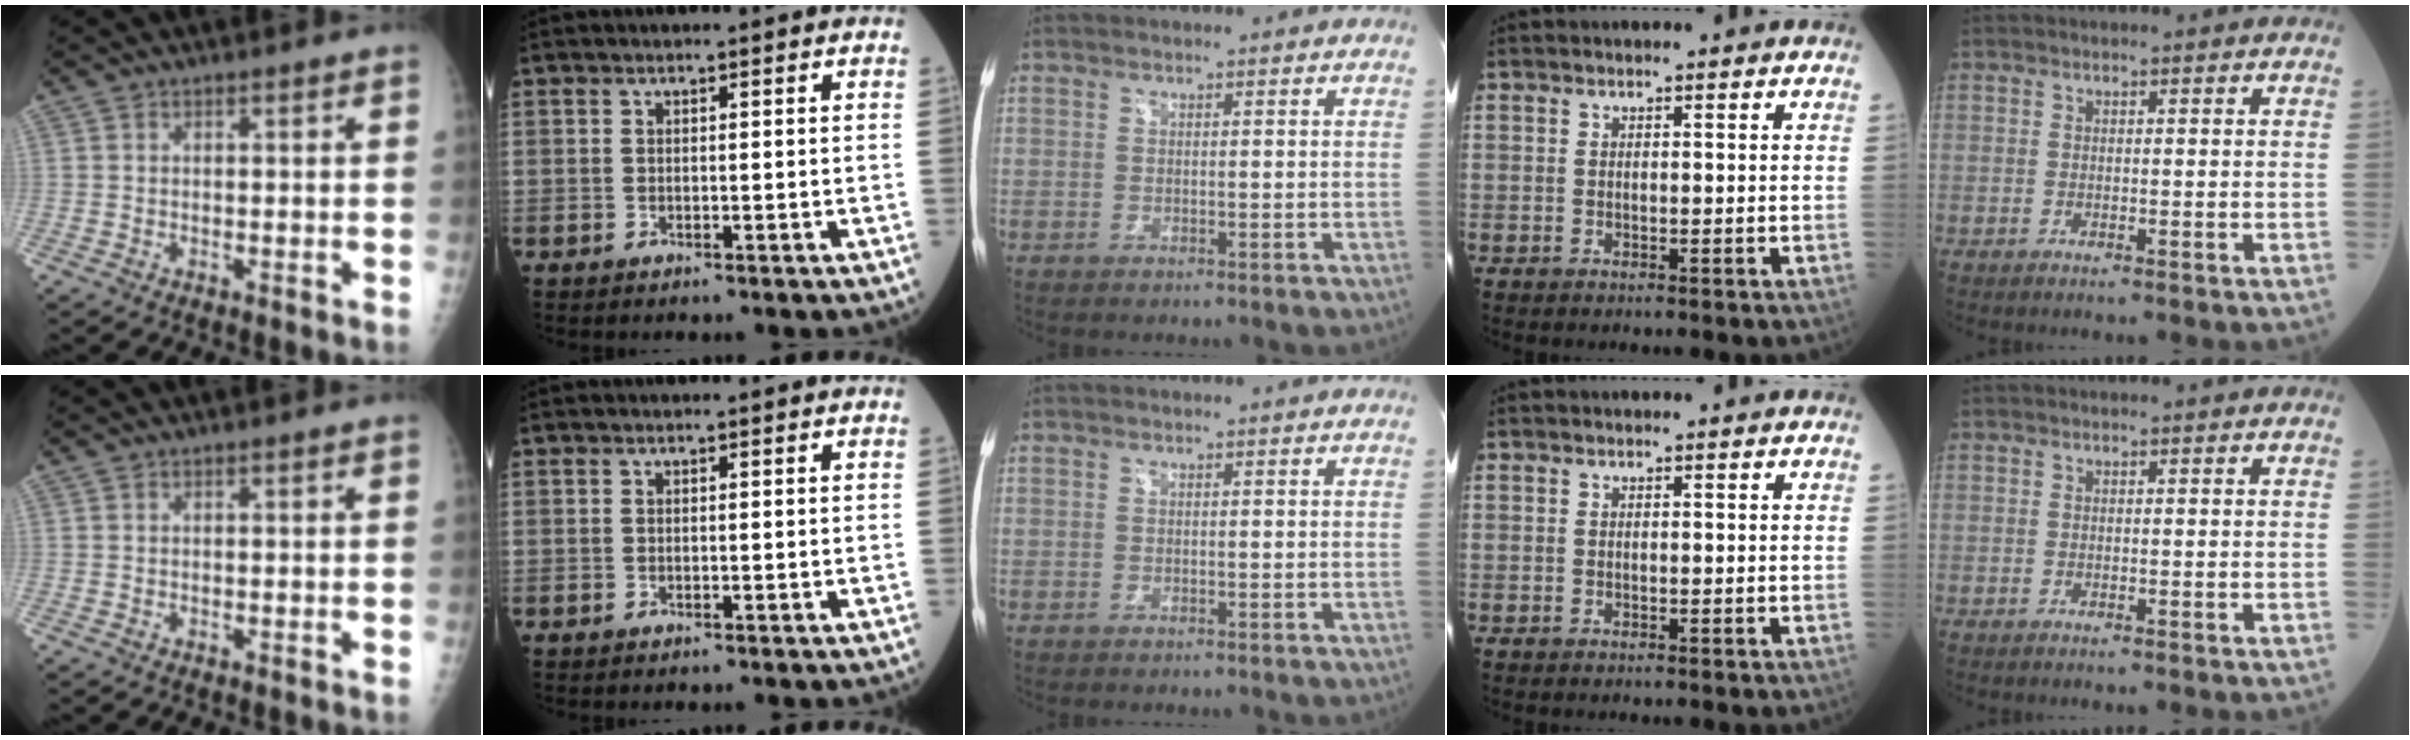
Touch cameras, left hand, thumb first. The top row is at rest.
{}